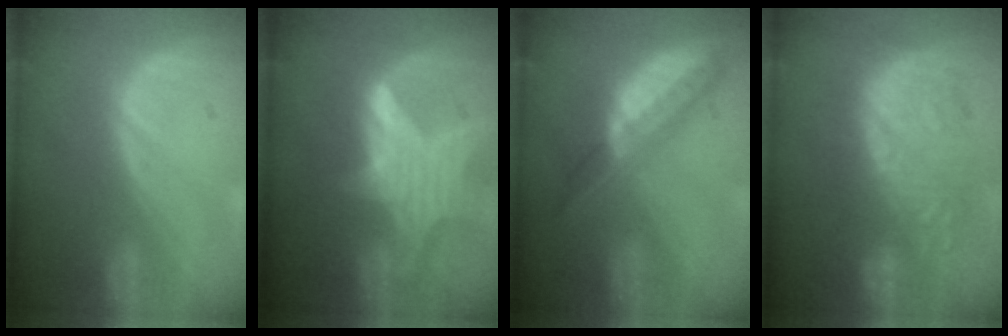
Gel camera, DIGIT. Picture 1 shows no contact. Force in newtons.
{"total": 7.5, "press": 7.0, "slide": 2.9}
{"total": 6.5, "press": 5.7, "slide": 3.1}
{"total": 9.5, "press": 9.4, "slide": 1.0}